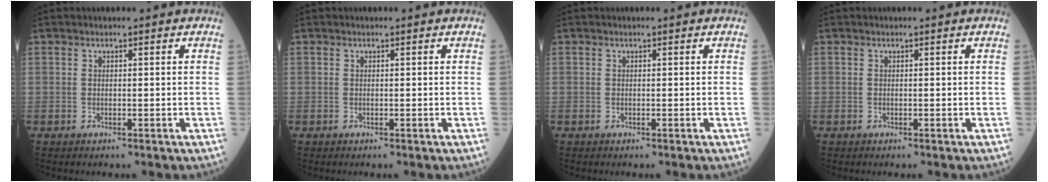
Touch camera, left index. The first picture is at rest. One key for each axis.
{"total": 0.0}
{"total": 0.0}
{"total": 0.0}